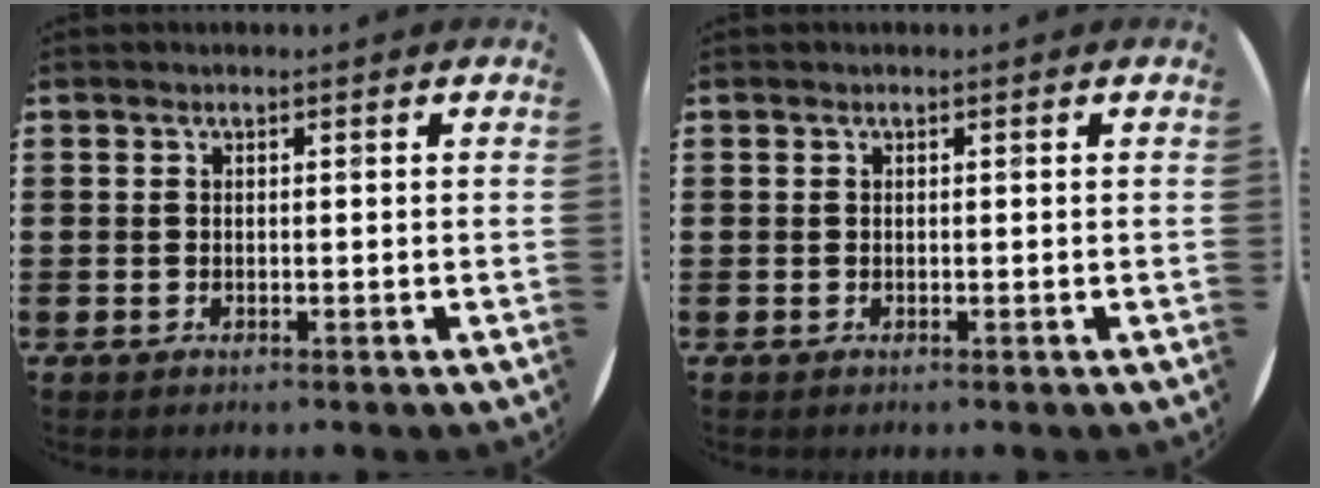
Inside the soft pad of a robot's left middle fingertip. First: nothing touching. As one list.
[{"total": 0.0}]